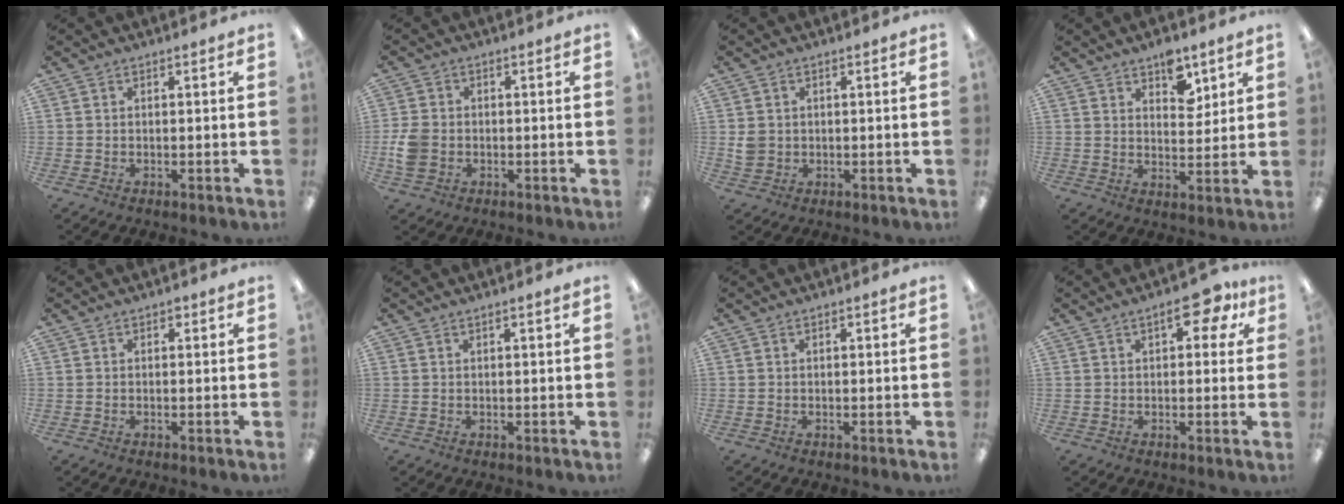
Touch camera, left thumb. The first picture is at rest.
{"total": 6.2, "force": [-1.3, 5.0, 3.4], "torque": [-0.066, 0.006, -0.023]}
{"total": 3.3, "force": [0.3, 3.1, 1.0], "torque": [-0.013, 0.002, 0.005]}
{"total": 7.7, "force": [5.3, 4.1, 3.7], "torque": [-0.033, -0.029, 0.087]}
{"total": 0.7, "force": [0.3, 0.6, 0.3], "torque": [-0.006, 0.003, 0.006]}
{"total": 0.9, "force": [0.5, 0.1, 0.8], "torque": [-0.015, 0.000, 0.008]}
{"total": 0.5, "force": [0.2, 0.3, 0.3], "torque": [-0.006, 0.002, 0.003]}
{"total": 8.5, "force": [3.7, 4.1, 6.5], "torque": [-0.073, -0.009, 0.055]}